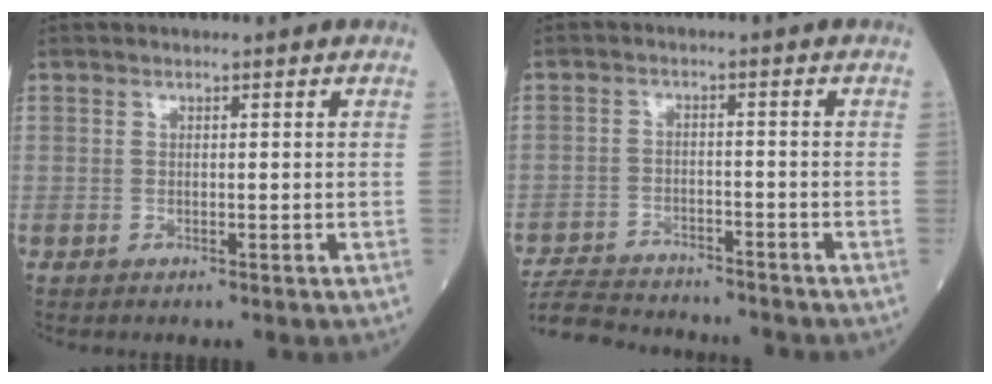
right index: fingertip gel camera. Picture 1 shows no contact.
{"total": 12.1, "force": [-11.5, 1.8, 3.3], "torque": [-0.064, 0.002, -0.179]}